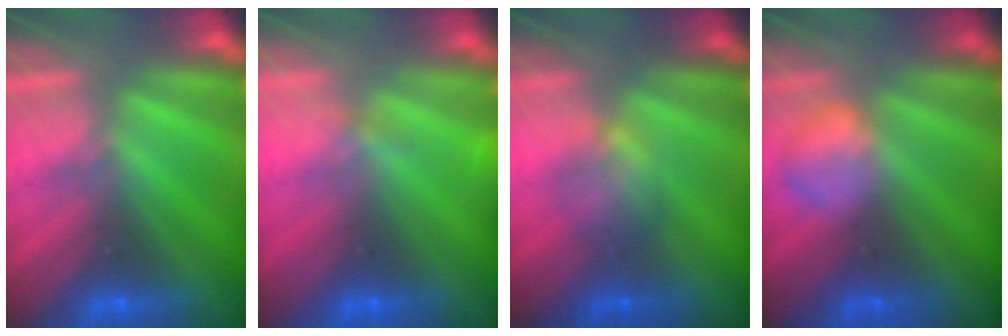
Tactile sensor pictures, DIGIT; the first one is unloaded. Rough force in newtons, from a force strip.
{"total": 3.5}
{"total": 2.0}
{"total": 2.3}